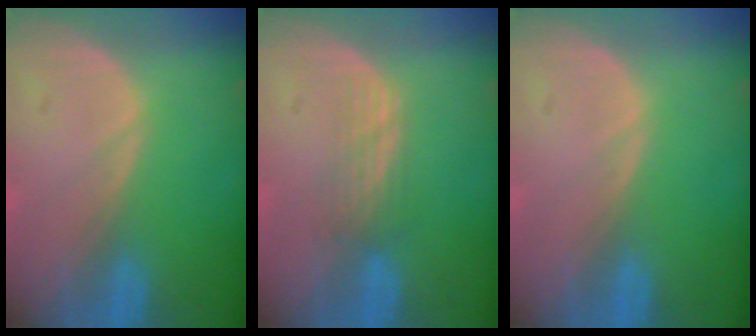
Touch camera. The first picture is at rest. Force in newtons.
{"total": 2.9, "press": 2.6, "slide": 1.3}
{"total": 0.0}